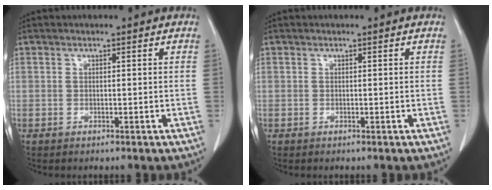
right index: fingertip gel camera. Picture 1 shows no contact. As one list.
[{"total": 0.0}]